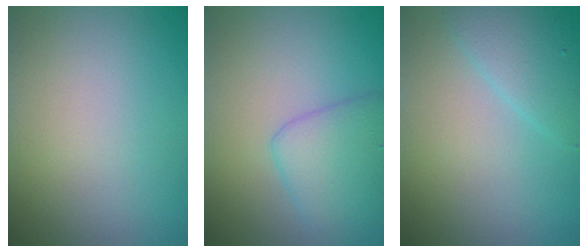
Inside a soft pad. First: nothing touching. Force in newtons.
{"total": 3.6, "press": 3.5, "slide": 0.3}
{"total": 2.6, "press": 2.6, "slide": 0.1}